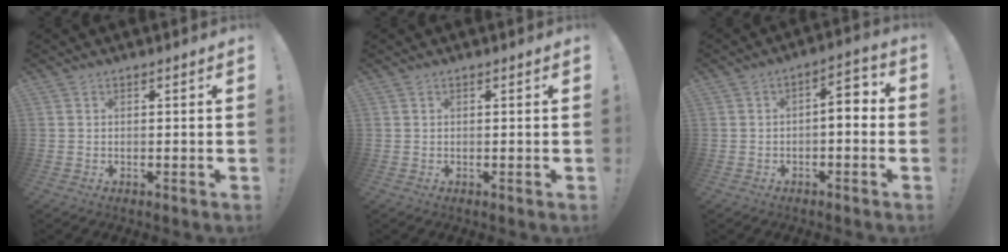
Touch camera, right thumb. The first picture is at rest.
{"total": 0.0}
{"total": 5.6, "force": [-1.2, 2.4, 4.9], "torque": [-0.065, 0.003, -0.028]}